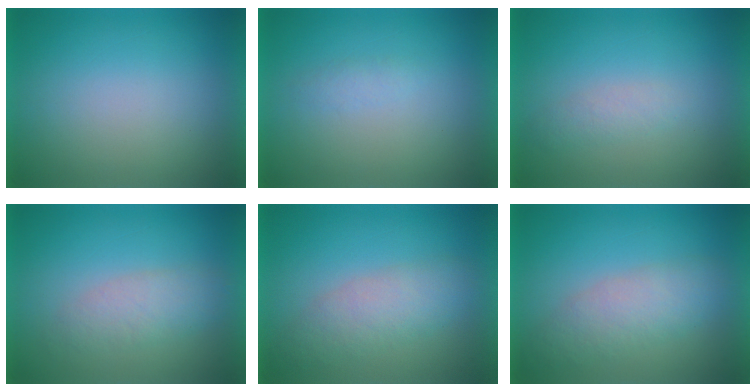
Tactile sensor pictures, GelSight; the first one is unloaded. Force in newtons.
{"total": 1.5}
{"total": 1.8}
{"total": 2.9}
{"total": 3.7}
{"total": 3.7}